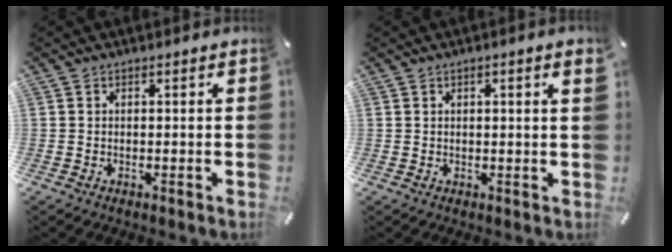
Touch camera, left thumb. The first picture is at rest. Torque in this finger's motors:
{"motor_torque": [0.53, -0.77, 0.00, -0.07, -0.04]}